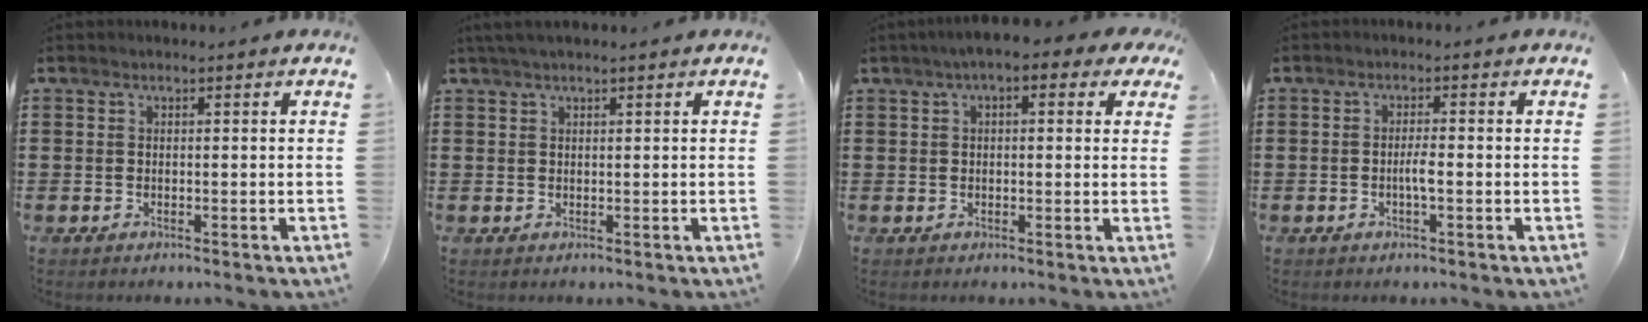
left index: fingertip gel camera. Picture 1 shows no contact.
{"total": 1.3, "force": [0.9, 0.1, 0.9], "torque": [-0.019, 0.000, 0.016]}
{"total": 3.7, "force": [1.8, 1.2, 3.0], "torque": [-0.063, 0.009, 0.030]}
{"total": 2.2, "force": [-0.6, 0.3, 2.1], "torque": [-0.048, -0.002, -0.014]}